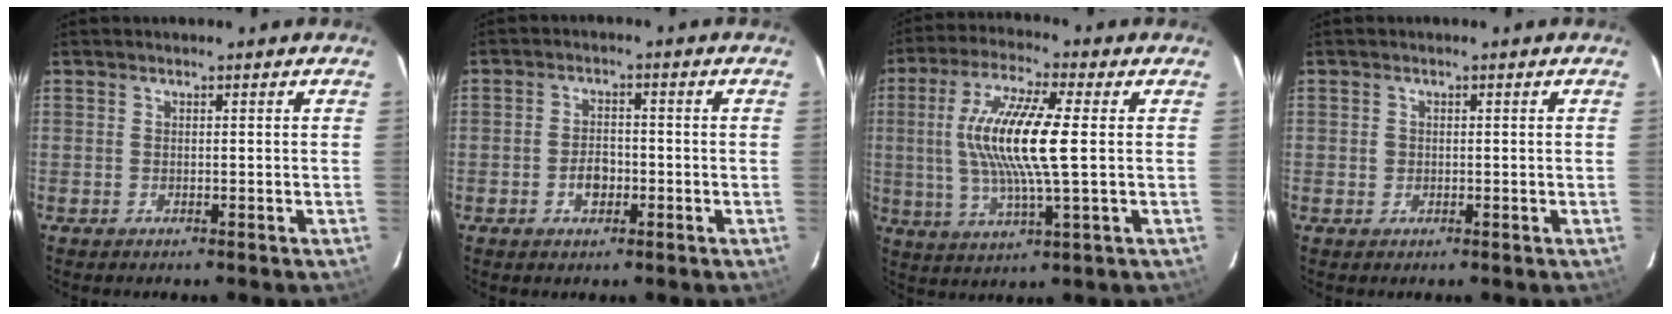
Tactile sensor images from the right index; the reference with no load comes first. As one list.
[{"total": 3.7, "force": [-1.4, 2.4, 2.4], "torque": [-0.046, 0.005, -0.022]}, {"total": 14.6, "force": [1.1, 2.1, 14.4], "torque": [-0.280, 0.001, 0.019]}, {"total": 1.1, "force": [0.0, 1.1, 0.2], "torque": [0.000, 0.002, -0.001]}]